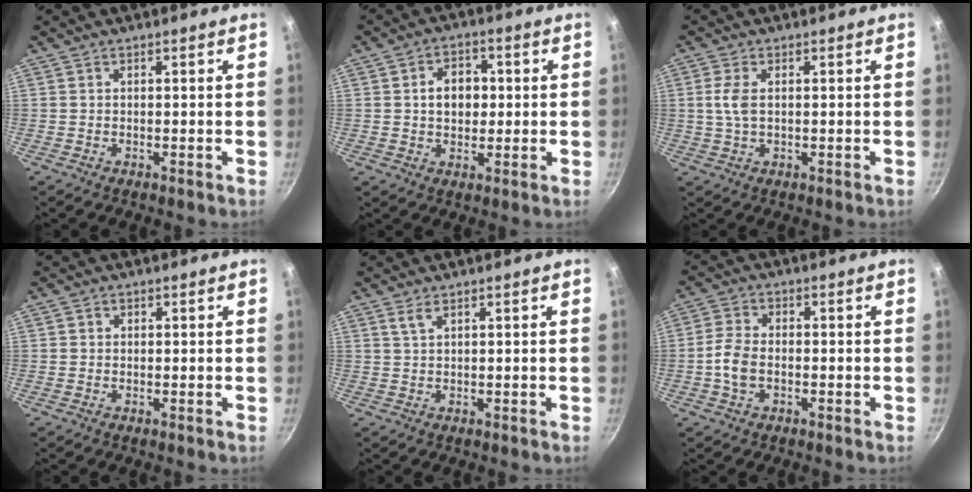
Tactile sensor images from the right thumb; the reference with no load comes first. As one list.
[{"total": 7.0, "force": [0.6, 5.3, 4.5], "torque": [-0.043, 0.010, 0.006]}, {"total": 4.0, "force": [0.5, 2.2, 3.3], "torque": [-0.076, 0.004, 0.011]}, {"total": 0.8, "force": [0.1, 0.7, 0.2], "torque": [0.002, 0.000, -0.001]}, {"total": 1.8, "force": [1.1, 0.4, 1.4], "torque": [-0.031, -0.001, 0.026]}, {"total": 5.6, "force": [-1.3, 3.5, 4.1], "torque": [-0.086, 0.016, -0.033]}]